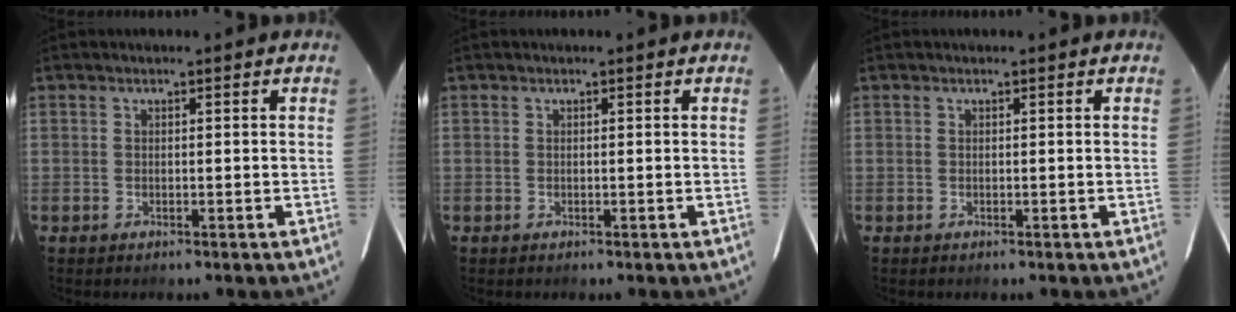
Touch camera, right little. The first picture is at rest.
{"total": 0.0}
{"total": 0.0}